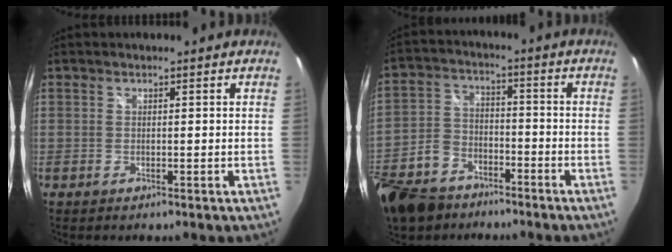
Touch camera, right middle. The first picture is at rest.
{"total": 17.3, "force": [-11.3, 10.6, 7.7], "torque": [-0.209, -0.001, -0.203]}